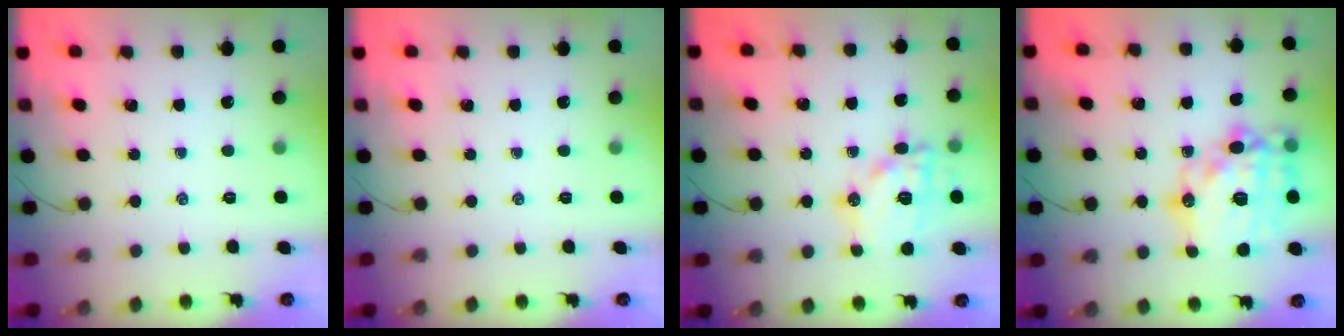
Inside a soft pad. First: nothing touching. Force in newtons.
{"total": 0.0}
{"total": 15.6, "press": 15.5, "slide": 1.5}
{"total": 24.0, "press": 23.7, "slide": 4.1}